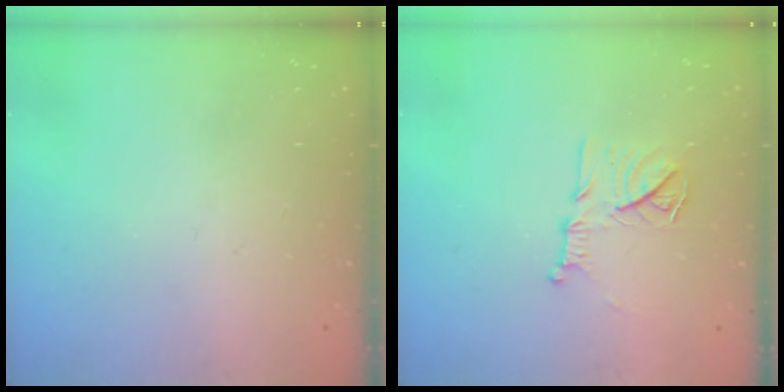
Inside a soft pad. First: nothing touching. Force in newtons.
{"total": 12.5, "press": 12.5, "slide": 0.8}